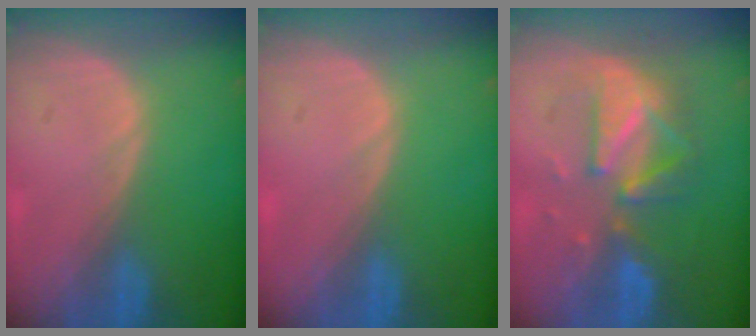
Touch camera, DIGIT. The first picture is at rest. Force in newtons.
{"total": 0.0}
{"total": 8.1, "press": 8.1, "slide": 0.8}